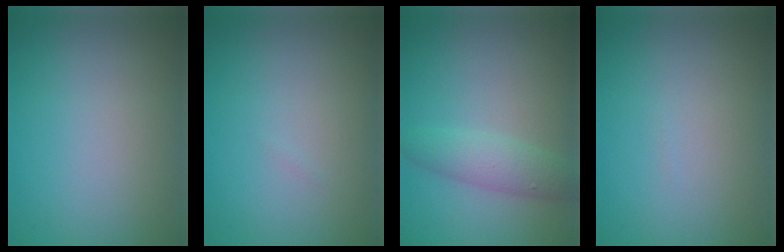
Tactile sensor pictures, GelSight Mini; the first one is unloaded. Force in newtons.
{"total": 0.0}
{"total": 2.8, "press": 2.8, "slide": 0.0}
{"total": 0.0}